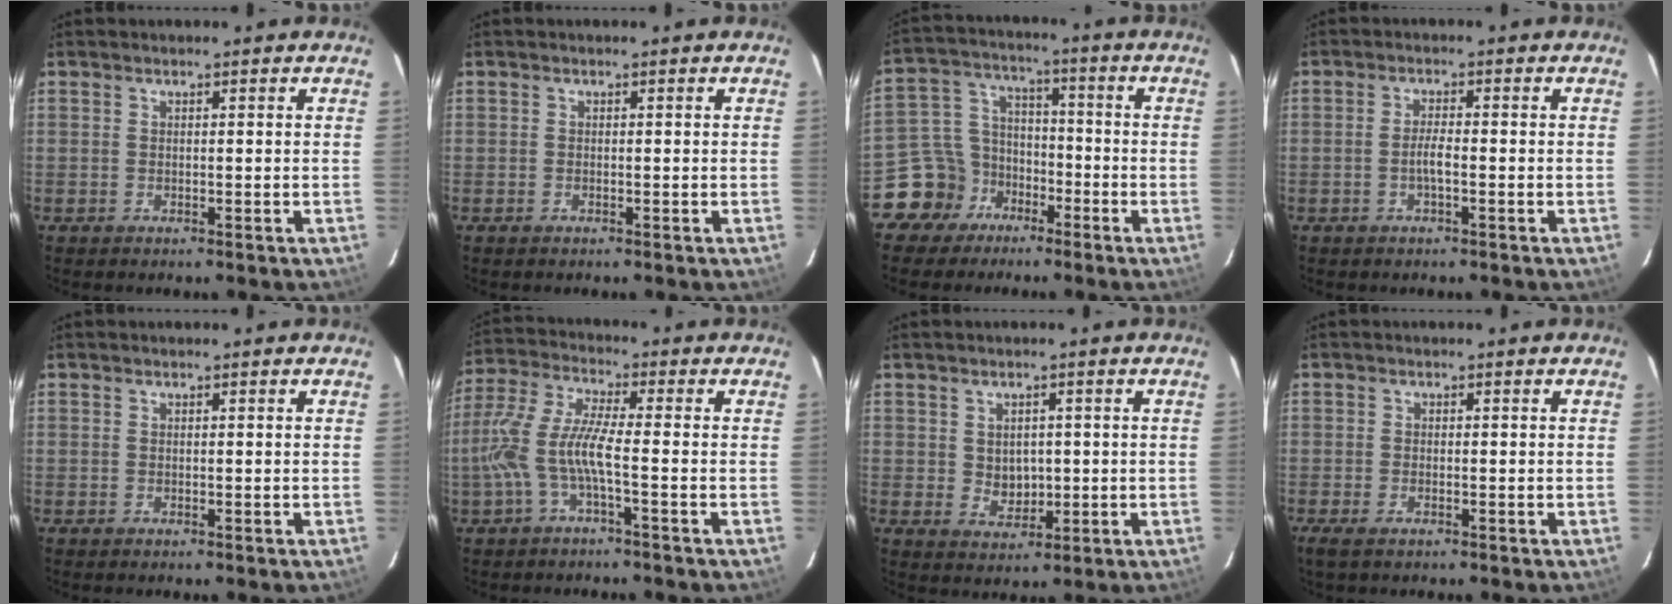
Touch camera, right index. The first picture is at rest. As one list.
[{"total": 0.0}, {"total": 9.9, "force": [-6.2, 7.6, 1.1], "torque": [-0.041, 0.041, -0.112]}, {"total": 2.5, "force": [-0.9, 0.4, 2.3], "torque": [-0.046, 0.002, -0.018]}, {"total": 0.0}, {"total": 9.3, "force": [-3.2, 0.9, 8.7], "torque": [-0.196, 0.000, -0.060]}, {"total": 4.2, "force": [0.2, 3.5, 2.2], "torque": [-0.037, 0.001, 0.012]}, {"total": 2.9, "force": [-1.9, 1.0, 1.9], "torque": [-0.047, -0.006, -0.037]}]